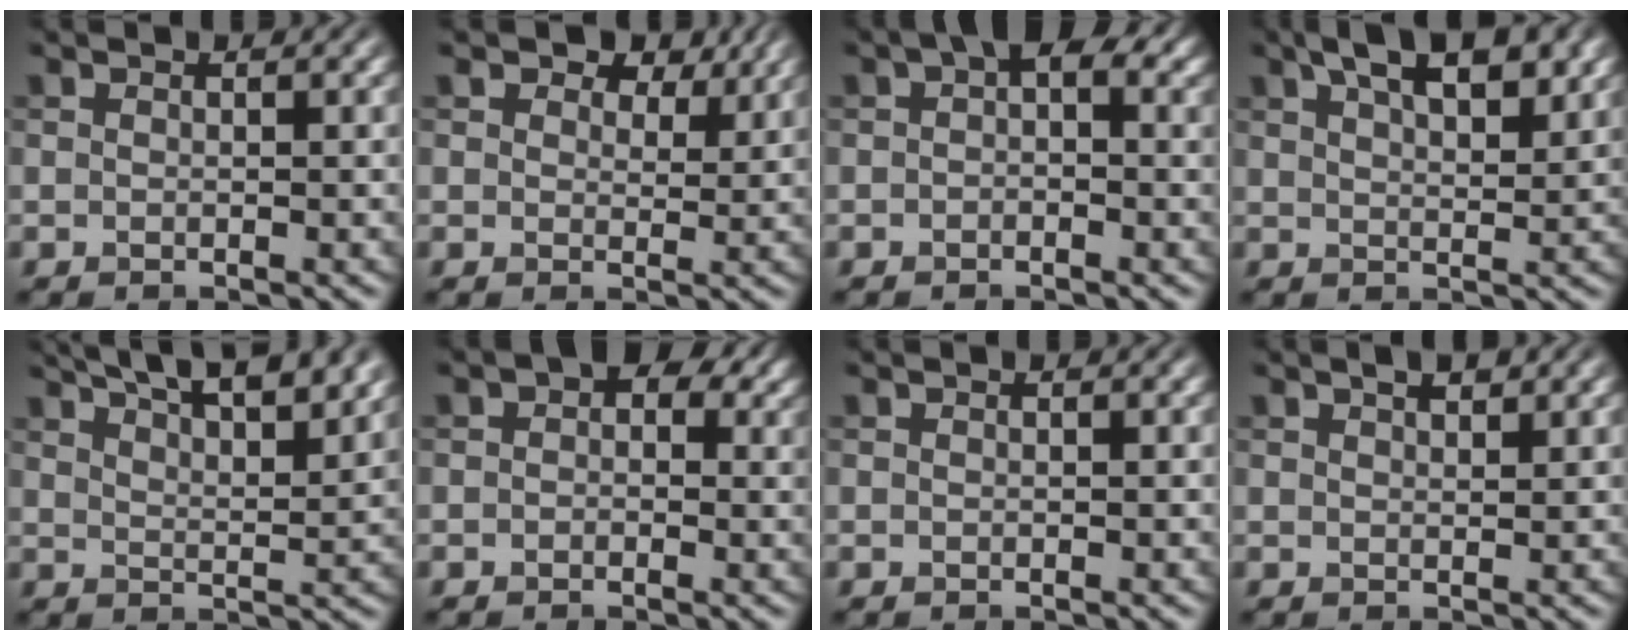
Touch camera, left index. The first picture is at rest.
{"total": 4.6, "force": [2.9, 2.6, 2.4], "torque": [-0.031, -0.010, 0.033]}
{"total": 3.4, "force": [1.0, 1.7, 2.7], "torque": [-0.027, 0.011, 0.005]}
{"total": 6.9, "force": [4.2, 2.5, 4.8], "torque": [-0.067, 0.020, 0.058]}
{"total": 10.1, "force": [7.4, 3.1, 6.0], "torque": [-0.061, 0.027, 0.072]}
{"total": 4.1, "force": [1.4, 2.6, 2.8], "torque": [-0.013, 0.010, -0.001]}
{"total": 0.0}
{"total": 1.6, "force": [1.1, 0.5, 1.1], "torque": [-0.014, 0.002, 0.020]}